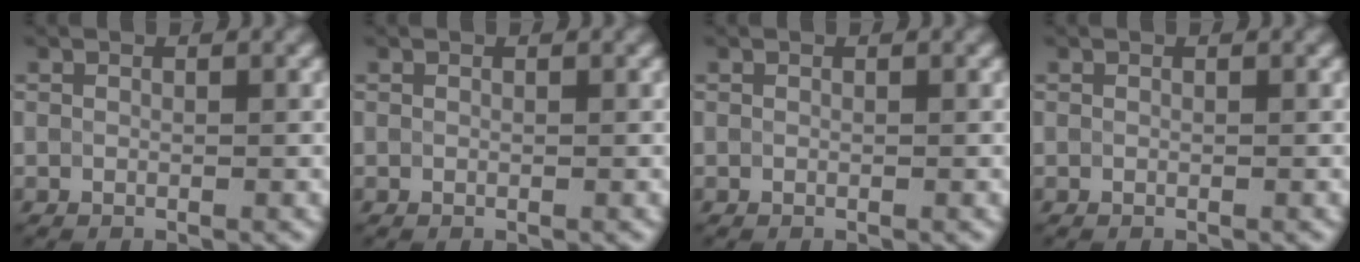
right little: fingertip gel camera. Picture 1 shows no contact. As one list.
[{"total": 0.0}, {"total": 0.0}, {"total": 0.0}]